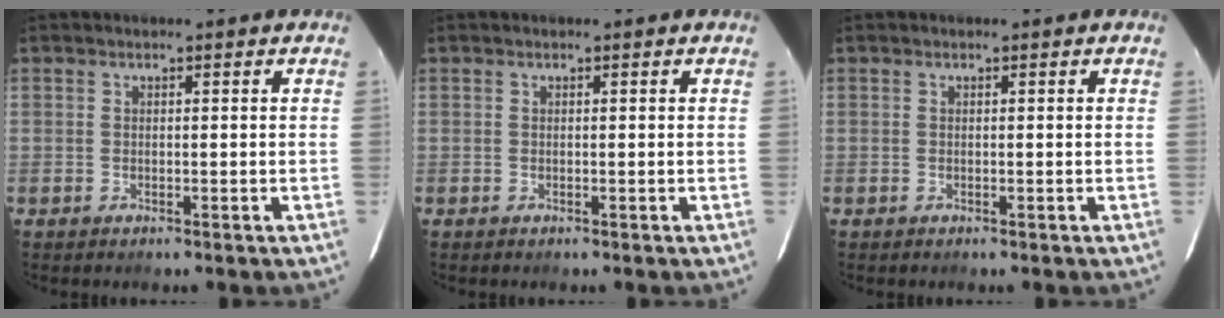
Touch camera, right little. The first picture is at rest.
{"total": 0.0}
{"total": 0.0}